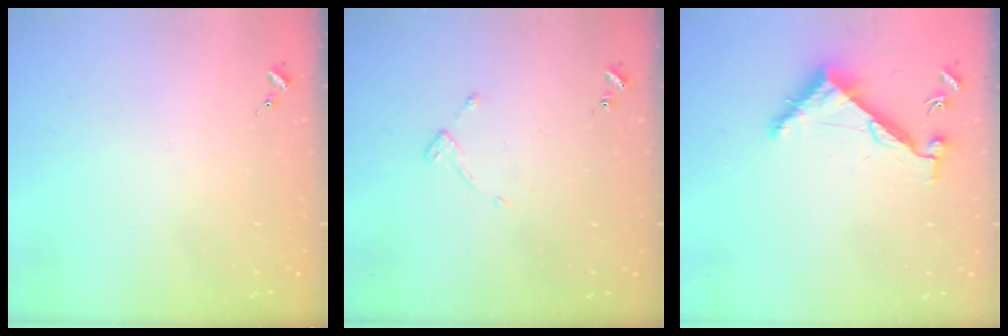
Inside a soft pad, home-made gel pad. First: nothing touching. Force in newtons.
{"total": 3.6, "press": 3.6, "slide": 0.6}
{"total": 6.9, "press": 6.9, "slide": 0.3}